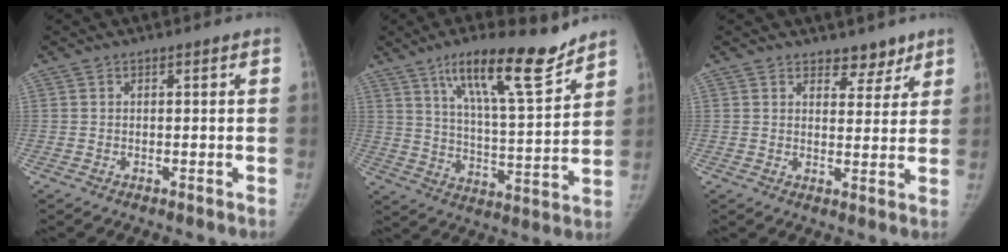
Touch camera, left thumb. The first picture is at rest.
{"total": 17.2, "force": [12.0, 3.5, 11.9], "torque": [-0.169, -0.068, 0.200]}
{"total": 4.5, "force": [3.5, 2.5, 1.3], "torque": [0.013, -0.024, 0.052]}